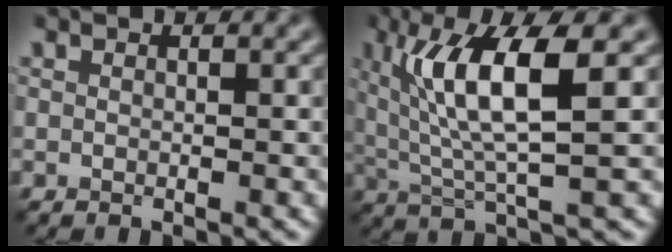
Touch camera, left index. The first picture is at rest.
{"total": 8.1, "force": [2.5, 1.9, 7.4], "torque": [-0.134, -0.004, 0.047]}